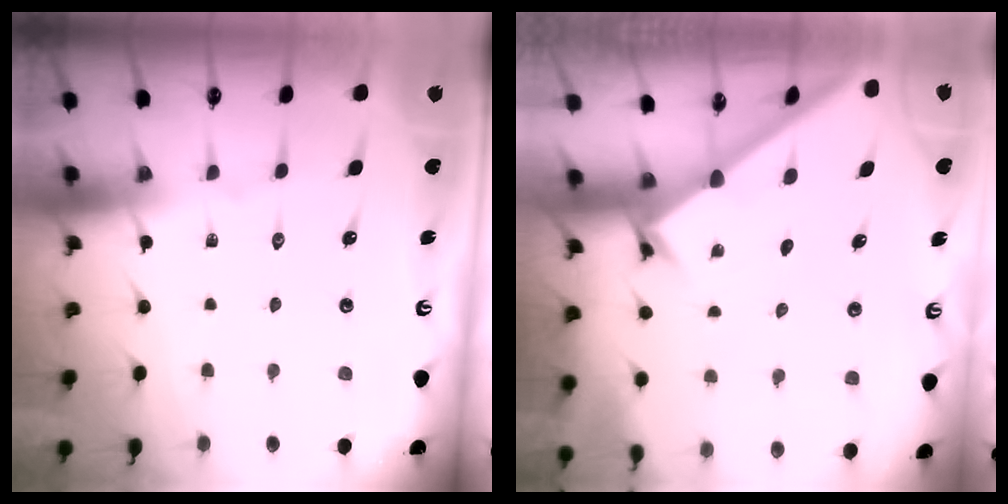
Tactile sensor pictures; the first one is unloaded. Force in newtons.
{"total": 1.7, "press": 1.7, "slide": 0.2}